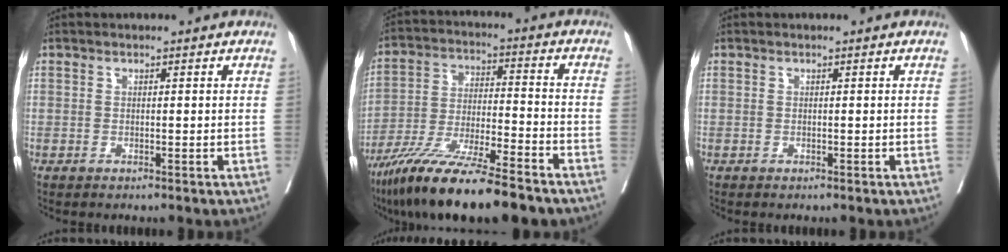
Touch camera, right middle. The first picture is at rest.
{"total": 16.5, "force": [-12.6, 1.5, 10.6], "torque": [-0.197, -0.038, -0.222]}
{"total": 0.0}